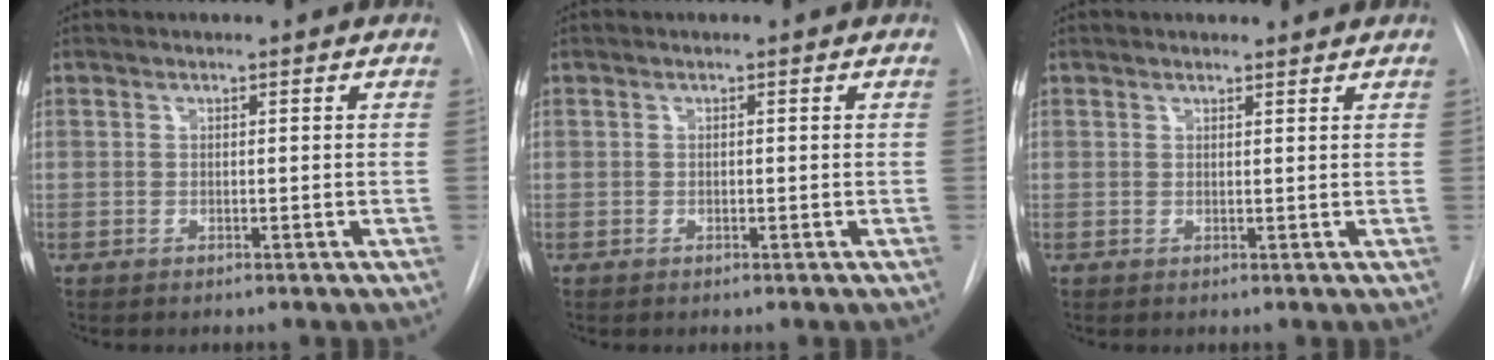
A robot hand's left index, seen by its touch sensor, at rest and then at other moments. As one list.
[{"total": 0.0}, {"total": 2.5, "force": [2.4, 0.4, 0.3], "torque": [-0.010, 0.007, 0.028]}]